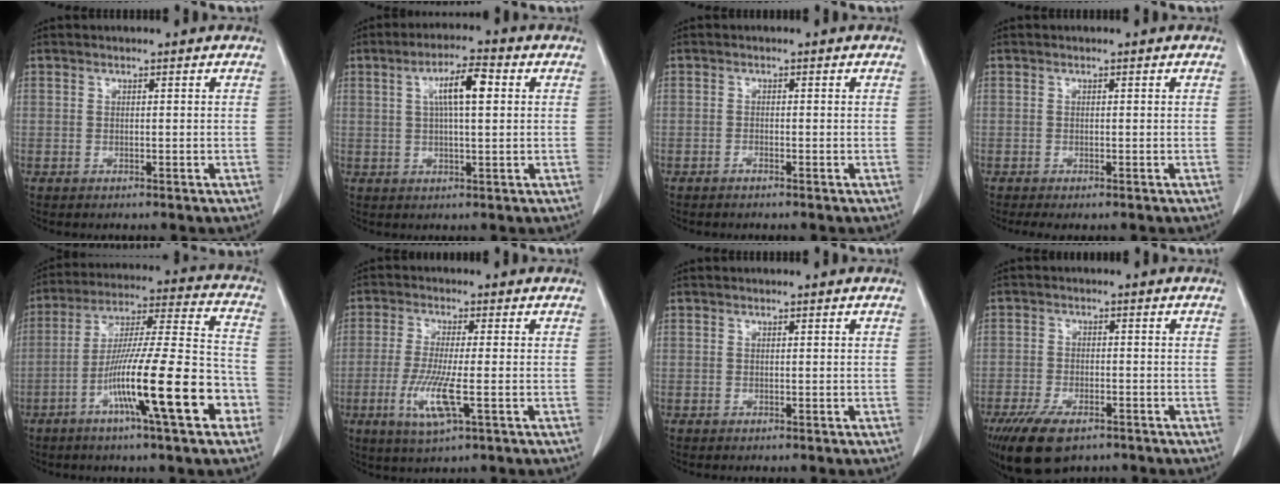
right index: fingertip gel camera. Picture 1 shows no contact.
{"total": 6.7, "force": [1.7, 1.1, 6.4], "torque": [-0.114, 0.014, 0.030]}
{"total": 0.6, "force": [-0.6, 0.0, 0.2], "torque": [-0.003, 0.000, -0.011]}
{"total": 1.7, "force": [-1.0, 0.5, 1.2], "torque": [-0.016, -0.003, -0.015]}
{"total": 18.9, "force": [-7.6, 1.1, 17.3], "torque": [-0.286, -0.005, -0.125]}
{"total": 7.6, "force": [-2.3, 0.5, 7.2], "torque": [-0.151, -0.021, -0.045]}
{"total": 0.0}
{"total": 8.9, "force": [-6.0, 3.9, 5.1], "torque": [-0.092, -0.009, -0.100]}